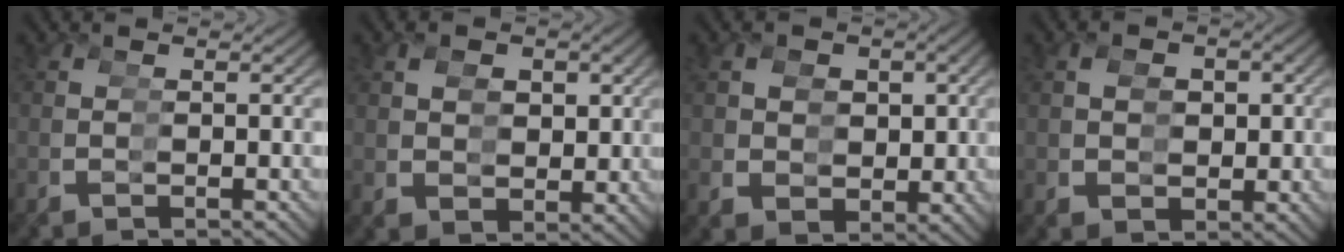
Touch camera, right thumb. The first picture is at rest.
{"total": 4.6, "force": [1.7, 3.8, 1.9], "torque": [-0.019, -0.001, 0.038]}
{"total": 5.5, "force": [1.3, 4.8, 2.3], "torque": [-0.029, -0.005, 0.032]}
{"total": 4.9, "force": [0.8, 4.2, 2.3], "torque": [-0.026, -0.004, 0.024]}